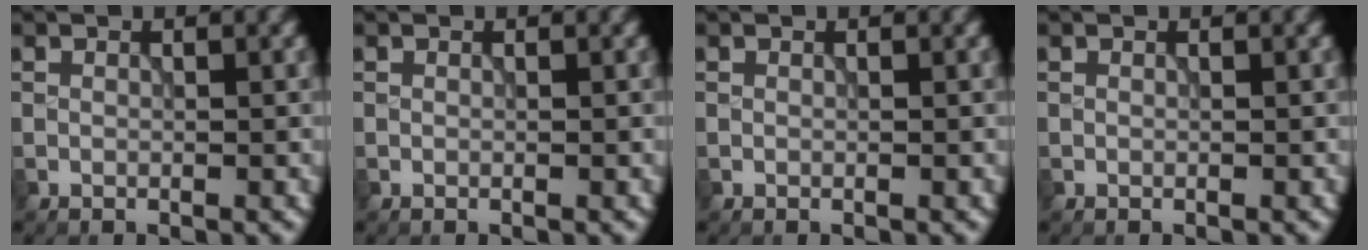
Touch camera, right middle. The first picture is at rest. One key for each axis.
{"total": 0.0}
{"total": 0.0}
{"total": 0.0}